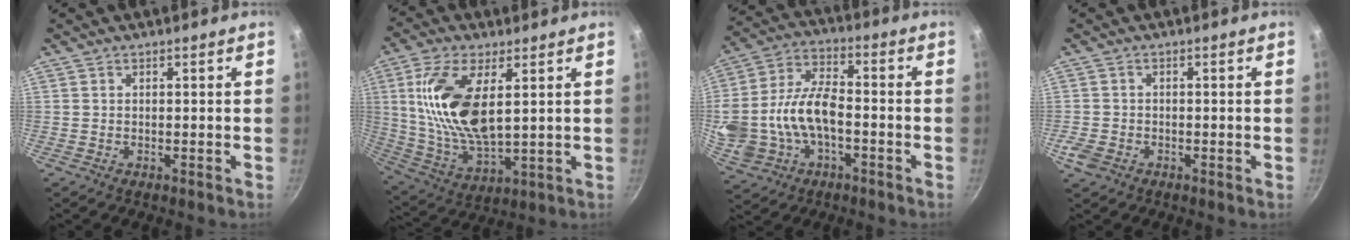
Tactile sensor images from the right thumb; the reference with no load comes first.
{"total": 17.6, "force": [4.0, 8.1, 15.1], "torque": [-0.304, -0.018, 0.086]}
{"total": 17.5, "force": [-2.5, 10.9, 13.5], "torque": [-0.282, 0.034, -0.037]}
{"total": 3.1, "force": [-1.5, 2.2, 1.5], "torque": [-0.032, 0.000, -0.028]}